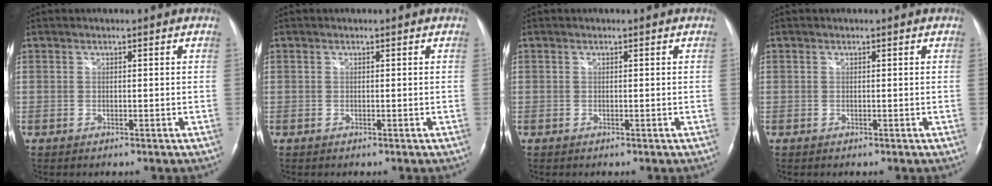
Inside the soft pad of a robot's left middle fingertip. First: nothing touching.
{"total": 0.0}
{"total": 0.0}
{"total": 0.0}